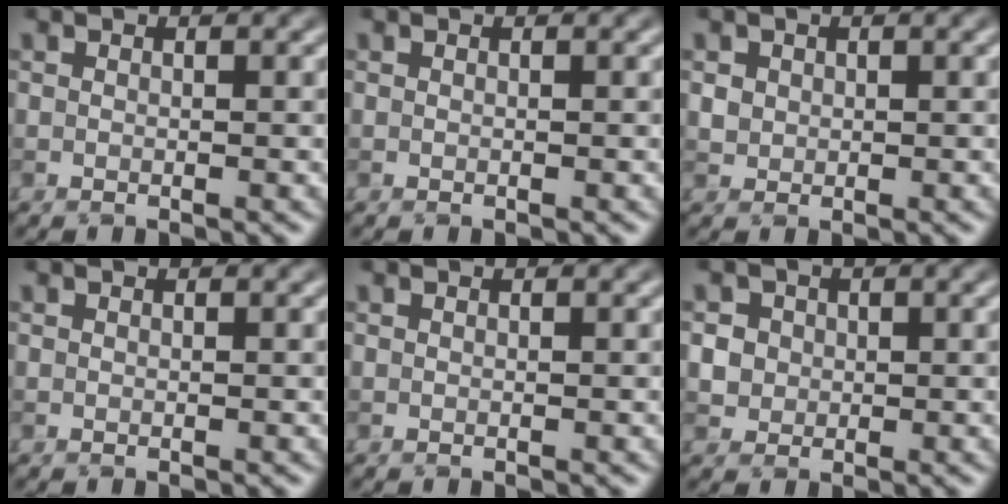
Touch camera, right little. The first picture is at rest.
{"total": 0.0}
{"total": 1.0, "force": [0.2, 1.0, 0.3], "torque": [0.000, -0.004, 0.008]}
{"total": 0.0}
{"total": 0.0}
{"total": 3.7, "force": [0.8, 3.4, 1.3], "torque": [-0.017, 0.015, 0.013]}